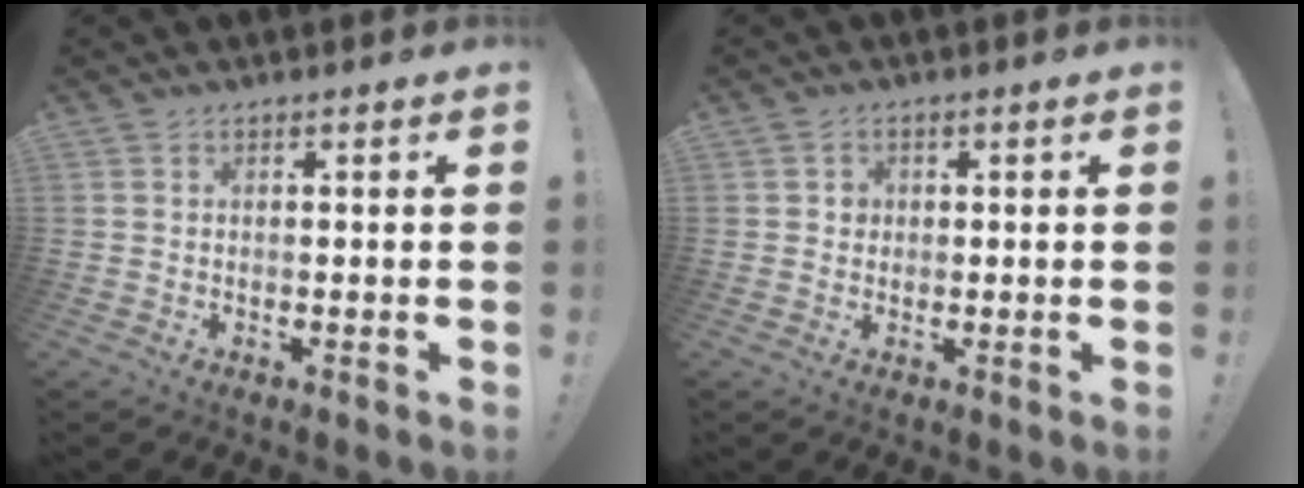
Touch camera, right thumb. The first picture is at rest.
{"total": 2.2, "force": [0.1, 2.1, 0.8], "torque": [-0.005, -0.001, 0.000]}